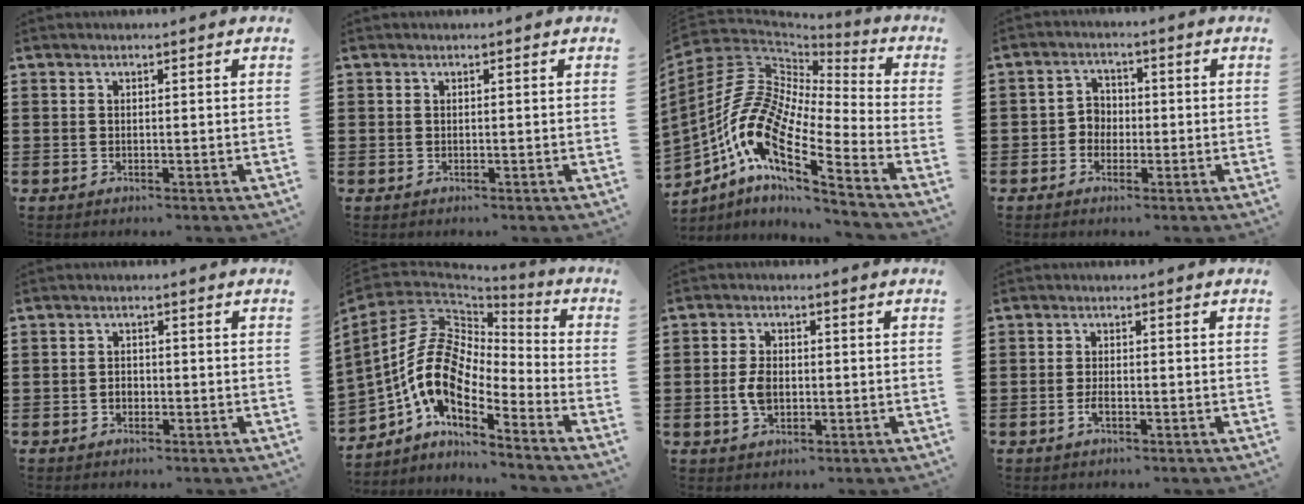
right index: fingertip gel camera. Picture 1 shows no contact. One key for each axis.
{"total": 0.0}
{"total": 13.5, "fx": -7.4, "fy": 4.9, "fz": 10.2, "tx": -0.242, "ty": -0.012, "tz": -0.158}
{"total": 3.0, "fx": -1.0, "fy": 2.6, "fz": 1.1, "tx": -0.031, "ty": 0.009, "tz": -0.024}
{"total": 1.4, "fx": -0.5, "fy": 1.1, "fz": 0.8, "tx": -0.018, "ty": 0.002, "tz": -0.012}
{"total": 12.4, "fx": -3.5, "fy": 7.4, "fz": 9.3, "tx": -0.222, "ty": 0.001, "tz": -0.076}
{"total": 4.1, "fx": -0.5, "fy": 2.5, "fz": 3.2, "tx": -0.076, "ty": 0.000, "tz": -0.013}
{"total": 1.8, "fx": -0.8, "fy": 0.6, "fz": 1.5, "tx": -0.035, "ty": -0.002, "tz": -0.016}